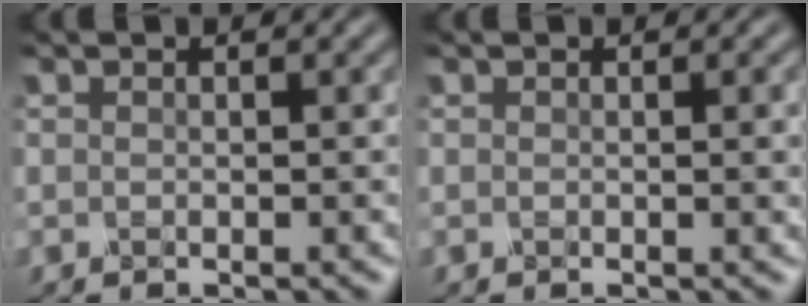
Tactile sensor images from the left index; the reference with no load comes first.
{"total": 1.8, "force": [0.1, 0.5, 1.7], "torque": [-0.016, 0.003, -0.002]}